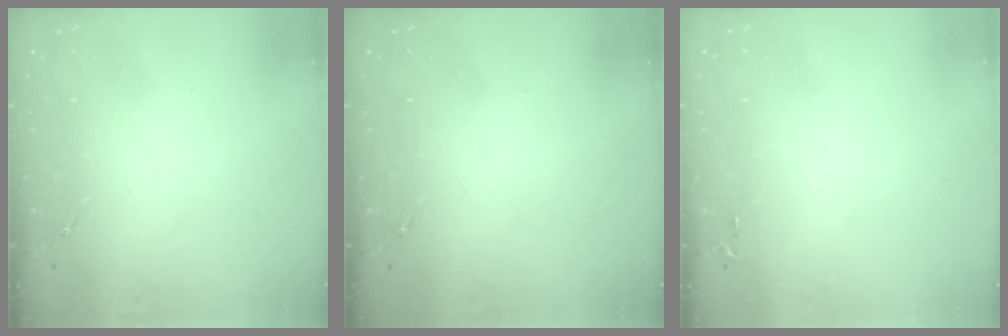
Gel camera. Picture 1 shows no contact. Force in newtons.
{"total": 0.0}
{"total": 2.6, "press": 2.6, "slide": 0.3}